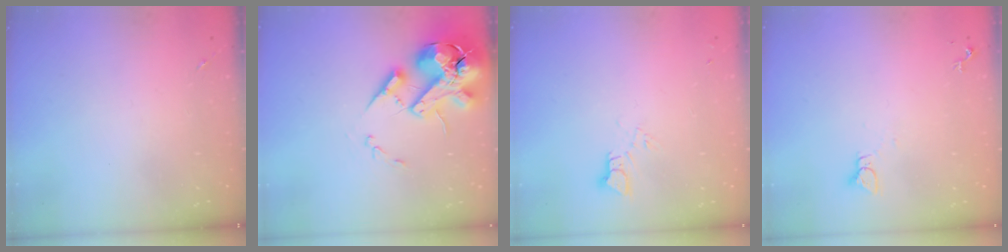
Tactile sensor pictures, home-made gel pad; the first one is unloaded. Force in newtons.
{"total": 18.6, "press": 18.4, "slide": 3.1}
{"total": 3.4, "press": 3.4, "slide": 0.1}
{"total": 2.2, "press": 2.2, "slide": 0.1}